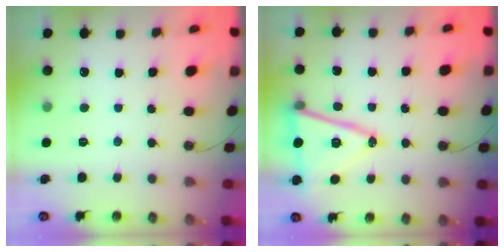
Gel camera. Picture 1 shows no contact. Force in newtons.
{"total": 15.8, "press": 15.4, "slide": 3.7}